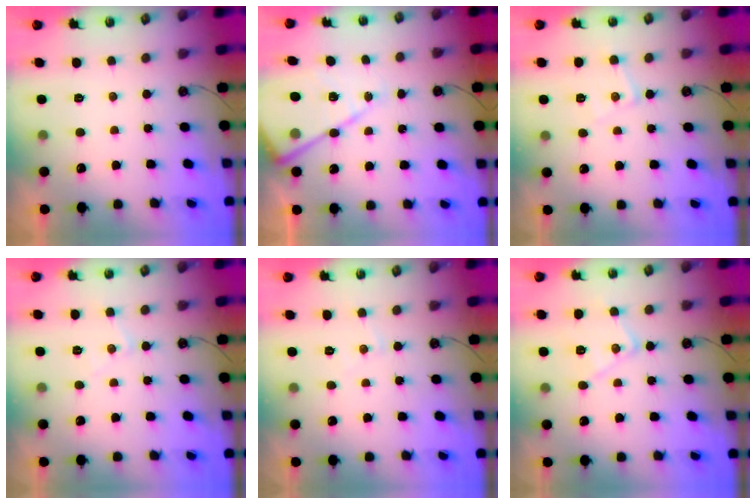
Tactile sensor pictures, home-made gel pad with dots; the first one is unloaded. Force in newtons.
{"total": 15.9, "press": 15.9, "slide": 1.7}
{"total": 7.6, "press": 7.6, "slide": 0.5}
{"total": 5.6, "press": 5.6, "slide": 0.2}
{"total": 4.9, "press": 4.9, "slide": 0.5}
{"total": 11.9, "press": 11.8, "slide": 0.6}